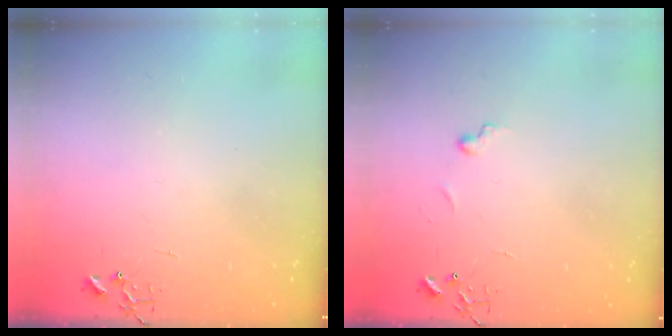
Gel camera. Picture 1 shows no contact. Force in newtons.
{"total": 4.3, "press": 4.3, "slide": 0.6}